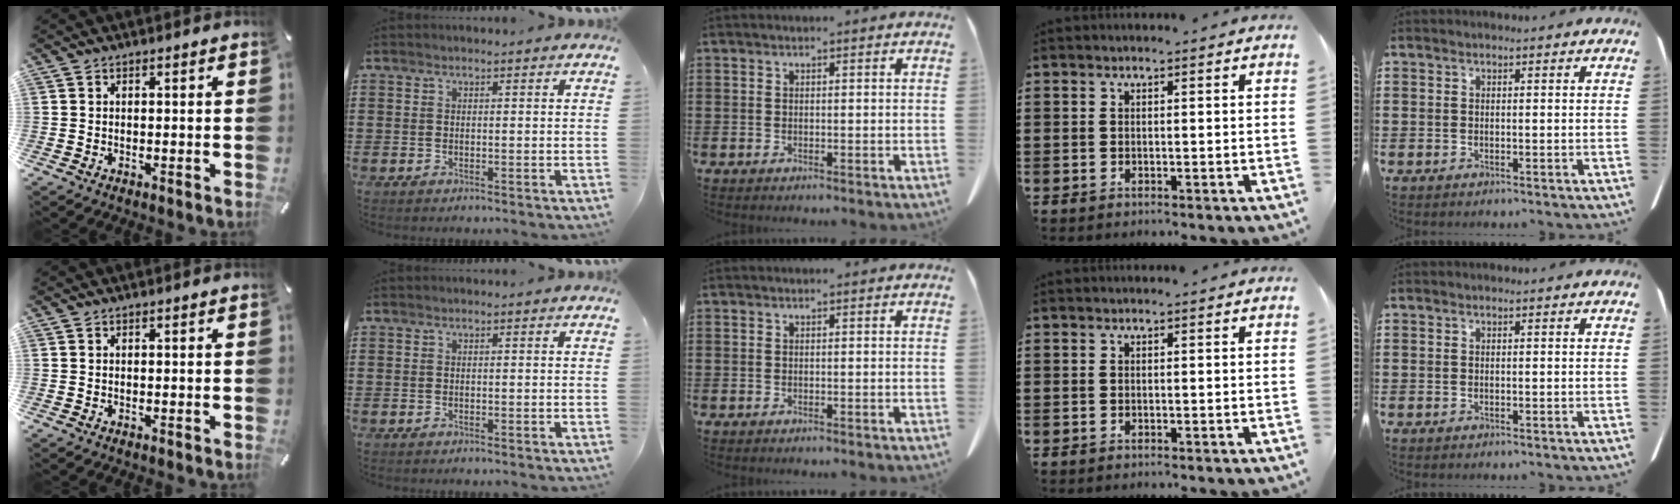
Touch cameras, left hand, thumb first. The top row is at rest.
{}